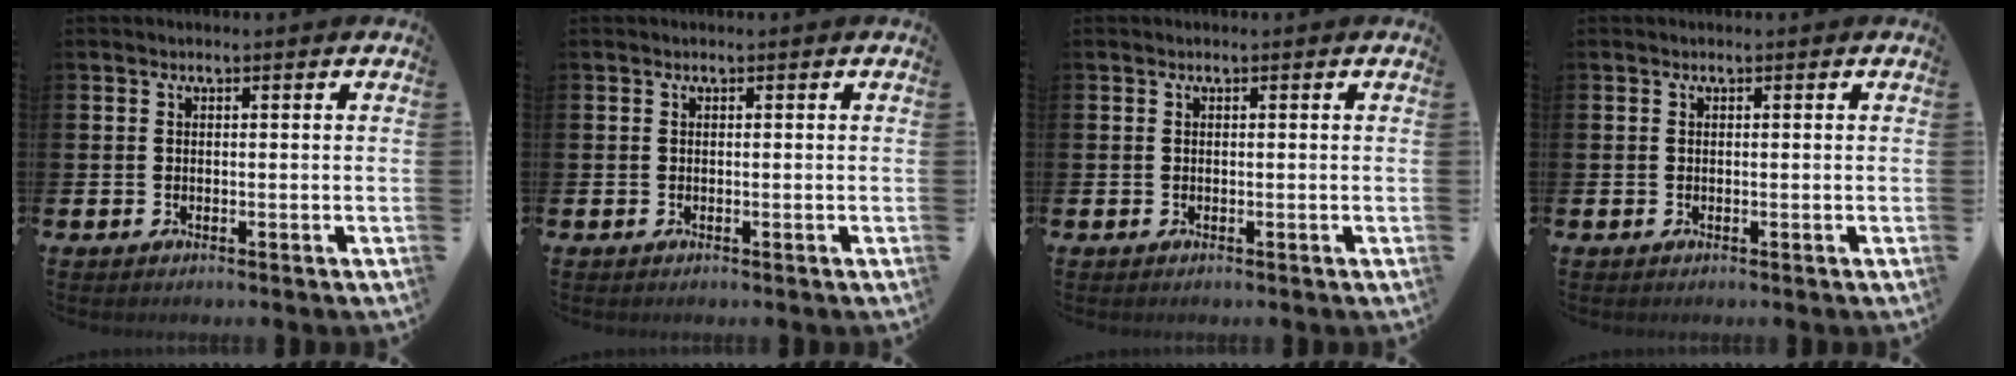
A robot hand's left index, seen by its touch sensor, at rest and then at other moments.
{"total": 0.0}
{"total": 0.0}
{"total": 0.0}